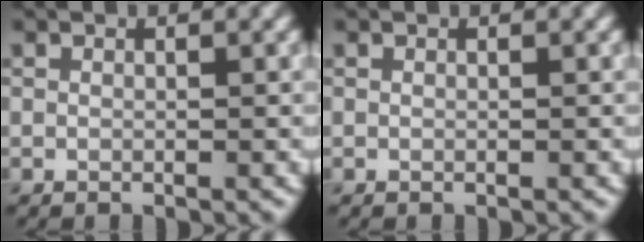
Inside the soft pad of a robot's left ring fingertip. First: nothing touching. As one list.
[{"total": 0.0}]